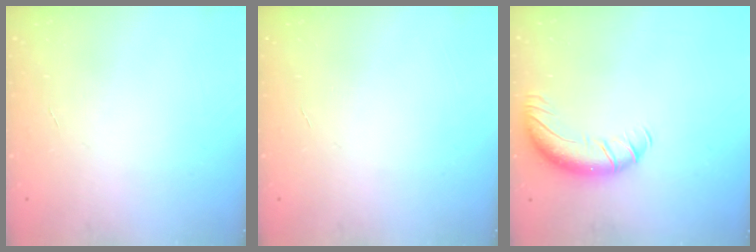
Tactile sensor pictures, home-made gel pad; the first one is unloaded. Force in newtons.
{"total": 0.0}
{"total": 10.5, "press": 10.2, "slide": 2.3}